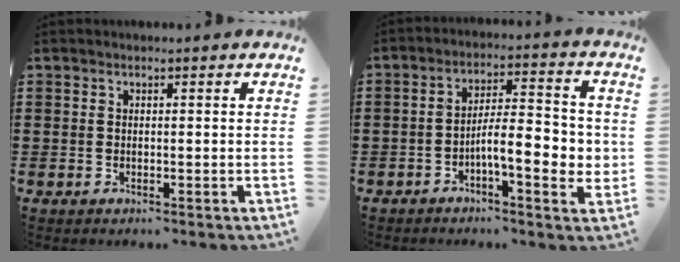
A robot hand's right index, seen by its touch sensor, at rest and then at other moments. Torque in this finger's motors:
{"motor_torque": [1.50, -0.64, 0.39, 0.11]}